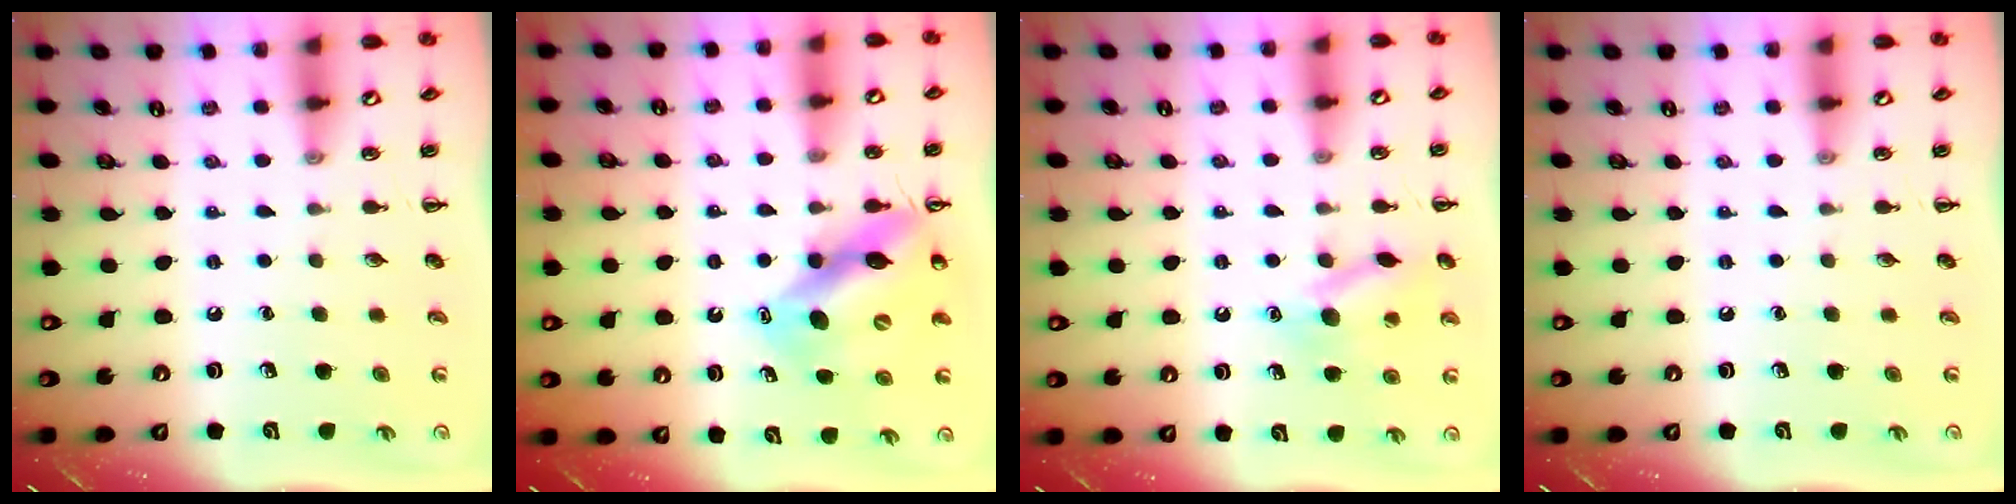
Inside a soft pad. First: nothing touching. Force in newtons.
{"total": 12.8, "press": 12.2, "slide": 3.9}
{"total": 12.0, "press": 11.9, "slide": 1.8}
{"total": 0.0}